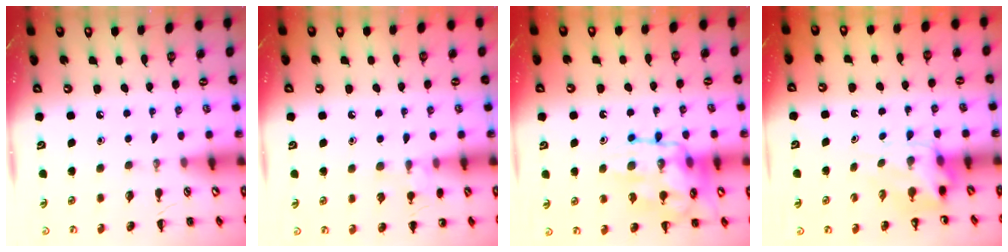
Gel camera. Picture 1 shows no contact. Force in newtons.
{"total": 7.8, "press": 7.4, "slide": 2.2}
{"total": 16.1, "press": 16.0, "slide": 1.5}
{"total": 5.3, "press": 5.3, "slide": 0.3}